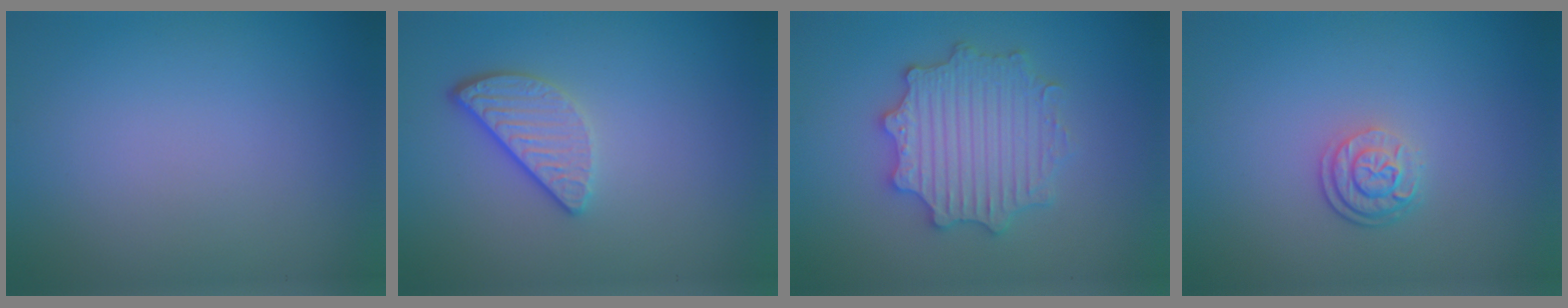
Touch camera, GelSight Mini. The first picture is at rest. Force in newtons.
{"total": 3.4, "press": 2.8, "slide": 1.9}
{"total": 5.5, "press": 5.4, "slide": 1.0}
{"total": 2.6, "press": 2.0, "slide": 1.6}